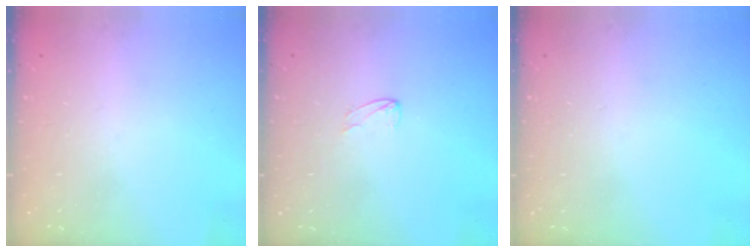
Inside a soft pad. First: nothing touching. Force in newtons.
{"total": 2.0, "press": 2.0, "slide": 0.2}
{"total": 0.0}